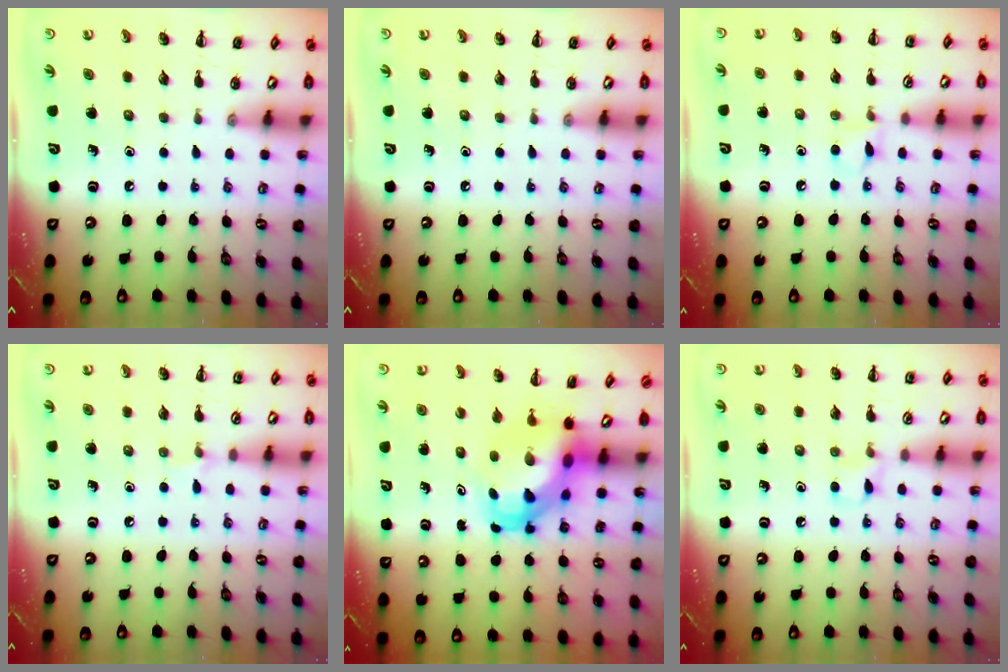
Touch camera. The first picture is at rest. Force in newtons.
{"total": 0.0}
{"total": 4.5, "press": 4.3, "slide": 1.5}
{"total": 4.4, "press": 4.1, "slide": 1.7}
{"total": 6.3, "press": 6.1, "slide": 1.6}
{"total": 5.6, "press": 5.3, "slide": 1.8}